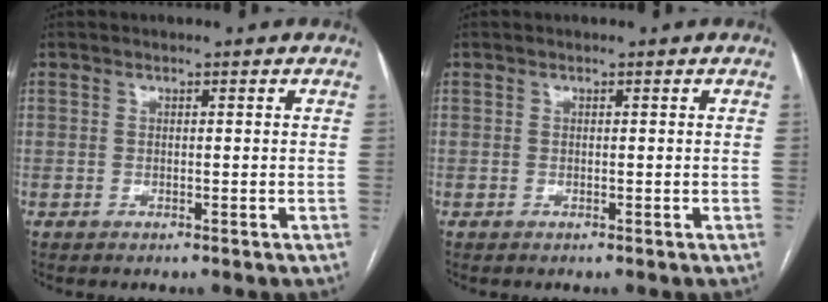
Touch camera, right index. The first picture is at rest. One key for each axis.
{"total": 0.0}